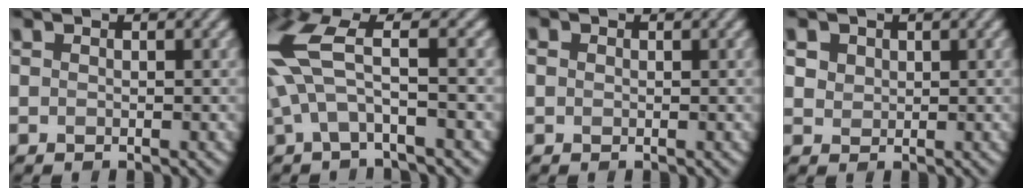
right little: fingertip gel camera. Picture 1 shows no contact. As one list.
[{"total": 6.5, "force": [1.1, 1.7, 6.2], "torque": [-0.155, 0.015, 0.019]}, {"total": 0.9, "force": [-0.1, 0.8, 0.3], "torque": [-0.001, 0.005, -0.010]}, {"total": 2.7, "force": [1.3, 2.1, 1.2], "torque": [-0.039, 0.009, 0.030]}]